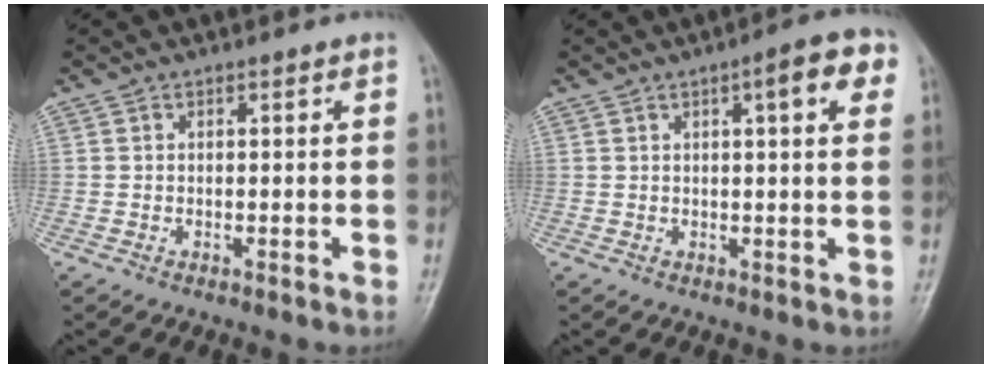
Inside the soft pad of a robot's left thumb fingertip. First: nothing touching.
{"total": 6.9, "force": [2.7, 1.7, 6.1], "torque": [-0.072, 0.005, 0.030]}